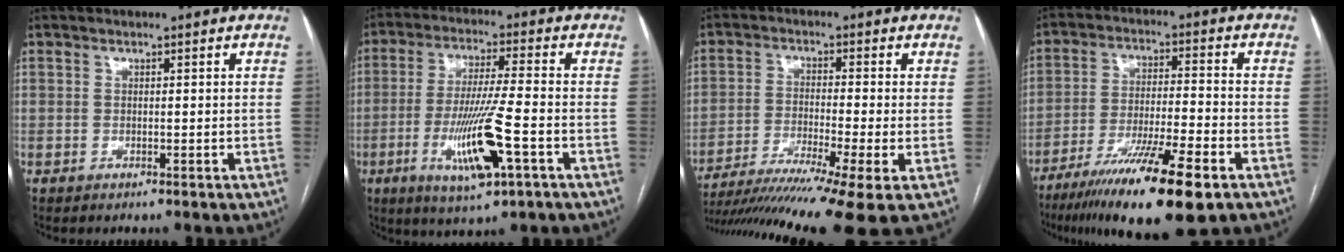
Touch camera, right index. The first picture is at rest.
{"total": 12.0, "force": [-4.2, 0.6, 11.2], "torque": [-0.220, -0.017, -0.073]}
{"total": 15.1, "force": [-11.1, -1.5, 10.1], "torque": [-0.153, -0.032, -0.180]}
{"total": 16.5, "force": [-10.4, 1.2, 12.7], "torque": [-0.208, -0.040, -0.178]}